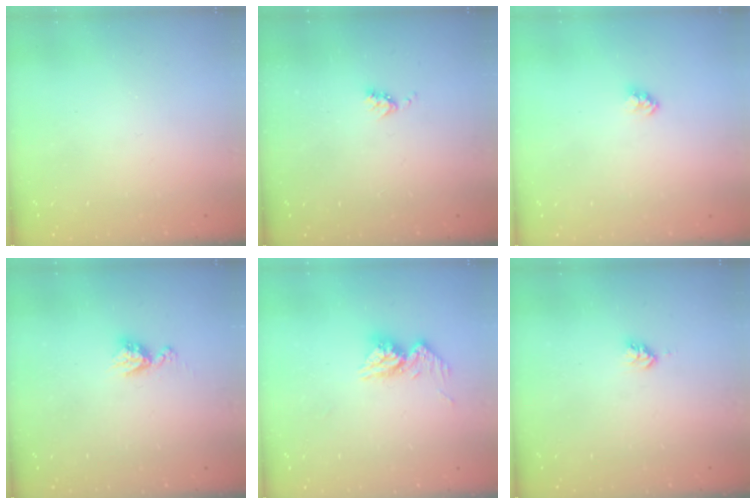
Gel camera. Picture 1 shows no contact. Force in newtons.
{"total": 3.9, "press": 3.8, "slide": 0.6}
{"total": 2.3, "press": 2.3, "slide": 0.1}
{"total": 5.0, "press": 4.9, "slide": 0.6}
{"total": 10.3, "press": 10.3, "slide": 0.9}
{"total": 2.8, "press": 2.8, "slide": 0.2}